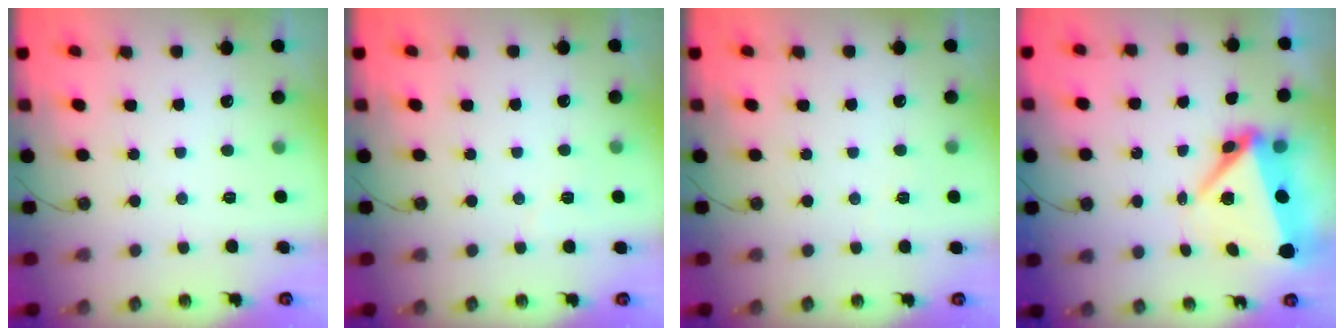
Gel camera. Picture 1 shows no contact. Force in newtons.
{"total": 3.8, "press": 2.9, "slide": 2.4}
{"total": 2.9, "press": 1.6, "slide": 2.4}
{"total": 8.4, "press": 8.1, "slide": 1.9}